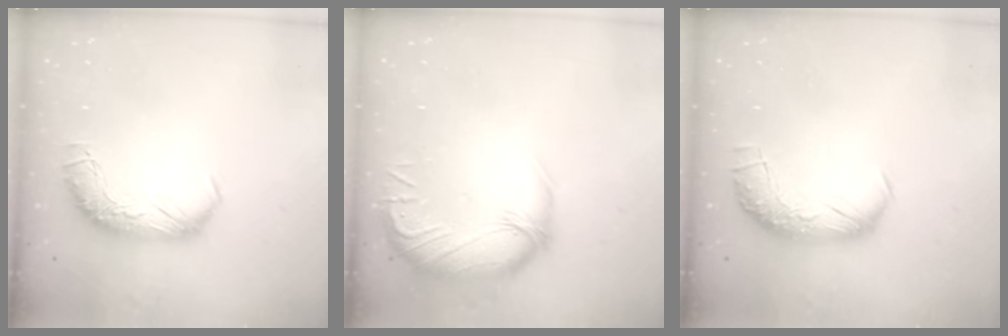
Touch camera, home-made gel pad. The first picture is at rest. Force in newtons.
{"total": 3.2, "press": 0.0, "slide": 3.2}
{"total": 2.3, "press": 0.9, "slide": 2.1}